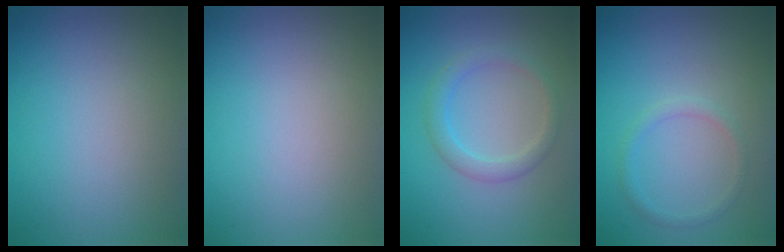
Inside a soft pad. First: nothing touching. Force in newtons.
{"total": 0.0}
{"total": 2.2, "press": 2.2, "slide": 0.1}
{"total": 1.2, "press": 1.2, "slide": 0.2}